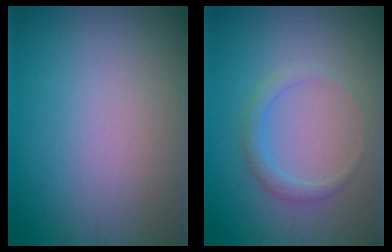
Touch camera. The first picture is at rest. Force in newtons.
{"total": 1.8, "press": 1.8, "slide": 0.1}